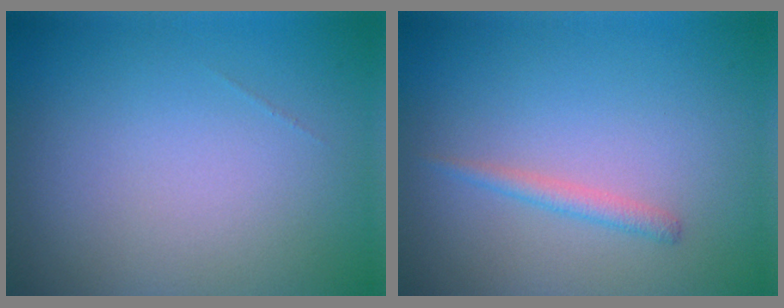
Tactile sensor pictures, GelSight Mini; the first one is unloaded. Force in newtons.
{"total": 1.2, "press": 1.2, "slide": 0.1}